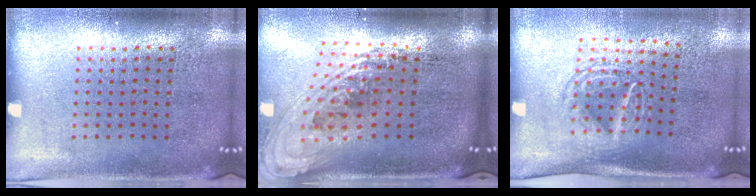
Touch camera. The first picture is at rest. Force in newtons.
{"total": 2.3, "press": 1.6, "slide": 1.7}
{"total": 1.6, "press": 1.3, "slide": 1.0}